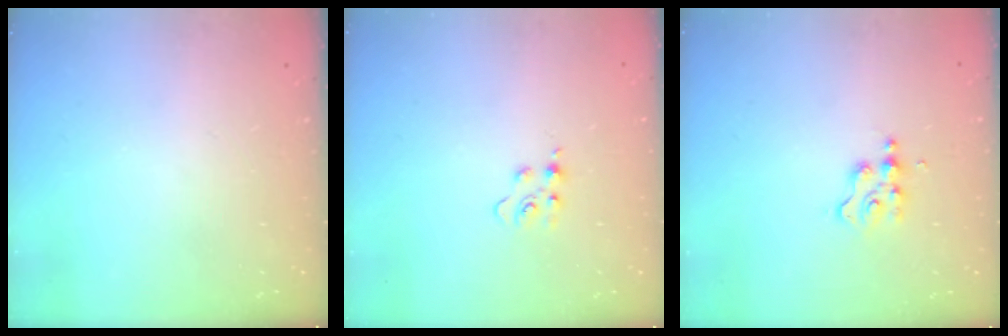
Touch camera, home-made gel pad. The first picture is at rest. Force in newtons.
{"total": 5.0, "press": 5.0, "slide": 0.5}
{"total": 2.8, "press": 2.8, "slide": 0.2}